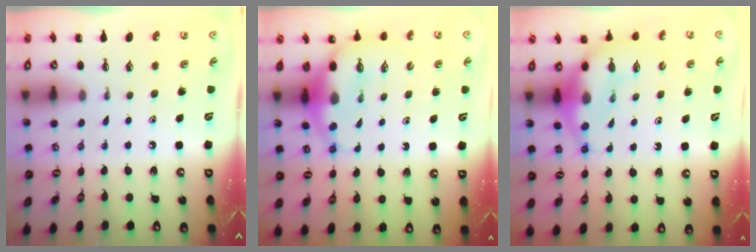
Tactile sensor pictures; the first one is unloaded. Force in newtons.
{"total": 8.8, "press": 8.7, "slide": 1.2}
{"total": 9.3, "press": 9.0, "slide": 2.2}